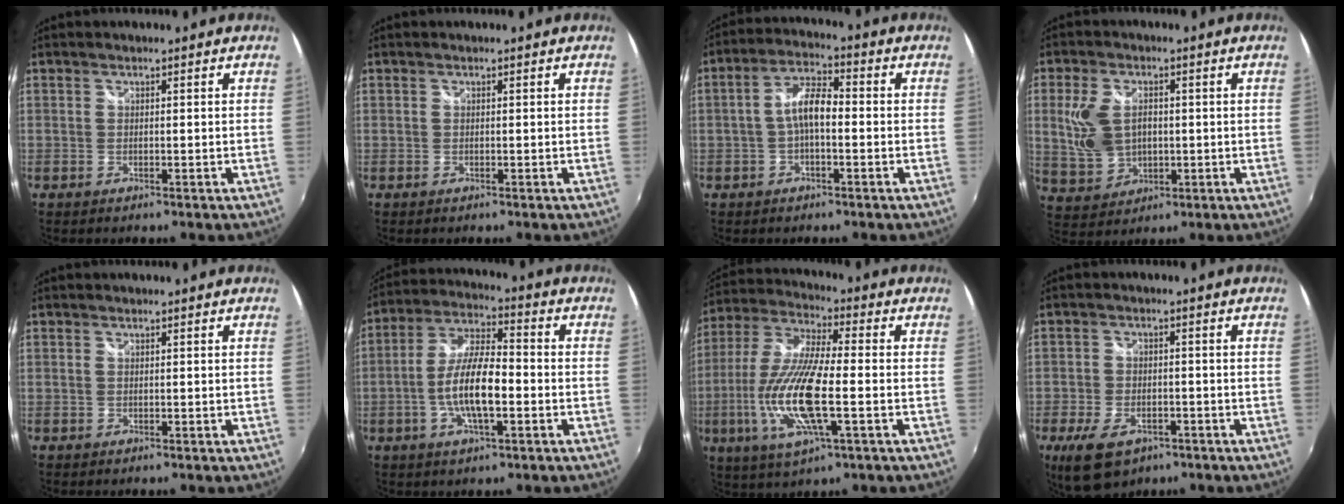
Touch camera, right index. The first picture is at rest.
{"total": 0.0}
{"total": 6.1, "force": [-1.1, 2.2, 5.6], "torque": [-0.112, 0.018, -0.020]}
{"total": 9.5, "force": [0.8, 6.4, 7.0], "torque": [-0.154, 0.006, 0.028]}
{"total": 0.0}
{"total": 10.5, "force": [-2.6, 3.0, 9.7], "torque": [-0.194, 0.004, -0.049]}
{"total": 17.4, "force": [-3.9, 4.4, 16.4], "torque": [-0.340, -0.015, -0.075]}
{"total": 10.1, "force": [-5.9, 5.6, 6.0], "torque": [-0.143, -0.022, -0.097]}